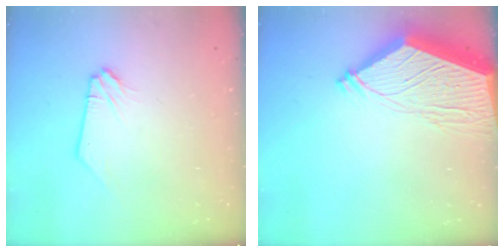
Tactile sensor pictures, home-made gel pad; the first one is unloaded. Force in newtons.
{"total": 12.3, "press": 12.2, "slide": 1.5}